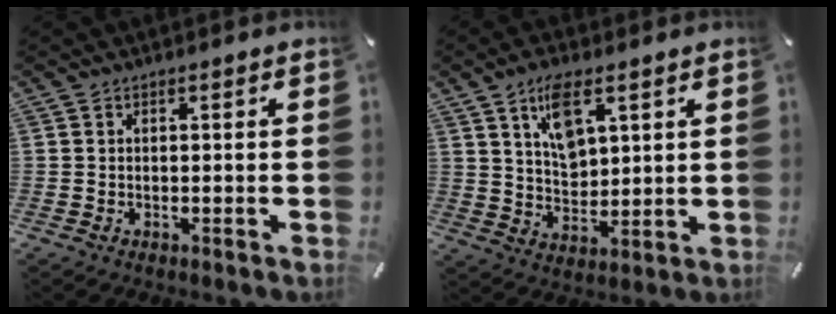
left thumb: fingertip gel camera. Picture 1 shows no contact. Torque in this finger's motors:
{"motor_torque": [0.22, -0.17, 0.41, 0.11, 0.10]}